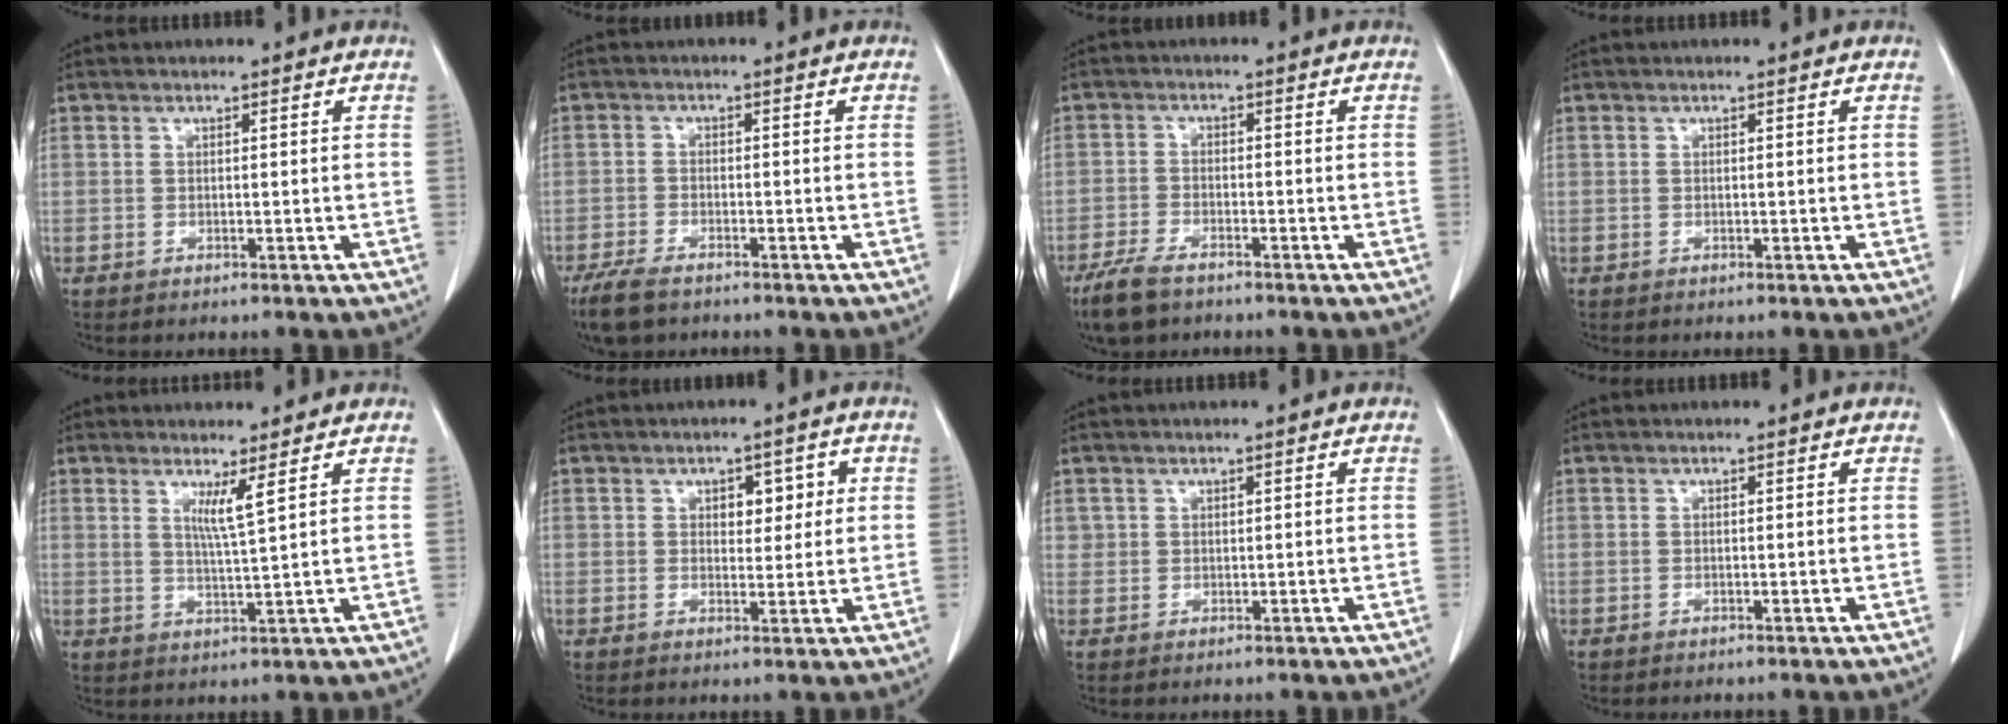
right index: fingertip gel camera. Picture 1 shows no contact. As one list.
[{"total": 5.6, "force": [-4.4, 1.9, 3.0], "torque": [-0.062, -0.010, -0.080]}, {"total": 5.8, "force": [-4.4, 2.0, 3.3], "torque": [-0.072, -0.009, -0.082]}, {"total": 0.0}, {"total": 3.3, "force": [1.7, -0.8, 2.8], "torque": [-0.052, -0.014, 0.033]}, {"total": 4.0, "force": [1.1, 2.4, 3.0], "torque": [-0.035, 0.009, 0.016]}, {"total": 0.9, "force": [0.3, 0.8, 0.0], "torque": [0.013, 0.003, 0.003]}, {"total": 0.0}]